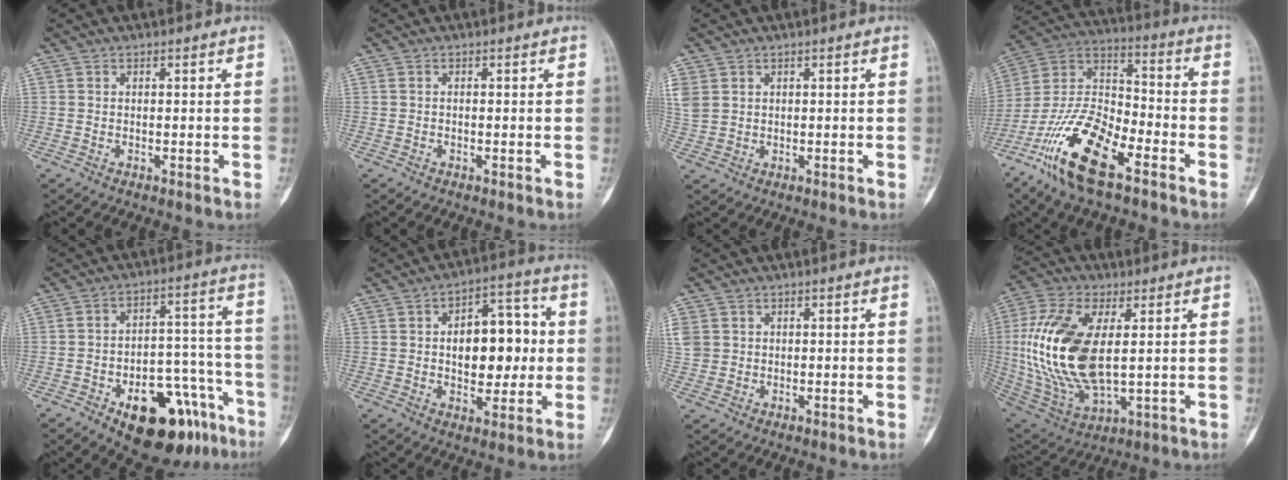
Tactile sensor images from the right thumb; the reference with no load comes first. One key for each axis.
{"total": 0.0}
{"total": 4.8, "fx": 1.7, "fy": 3.8, "fz": 2.4, "tx": -0.066, "ty": 0.007, "tz": 0.046}
{"total": 18.4, "fx": -10.4, "fy": 7.0, "fz": 13.5, "tx": -0.261, "ty": 0.056, "tz": -0.200}
{"total": 19.6, "fx": -10.7, "fy": 9.5, "fz": 13.3, "tx": -0.124, "ty": 0.085, "tz": -0.146}
{"total": 13.8, "fx": 0.8, "fy": 8.2, "fz": 11.1, "tx": -0.118, "ty": 0.021, "tz": 0.011}
{"total": 5.6, "fx": 1.2, "fy": 5.0, "fz": 2.4, "tx": -0.062, "ty": 0.010, "tz": 0.032}
{"total": 20.7, "fx": 1.8, "fy": 10.3, "fz": 17.8, "tx": -0.381, "ty": -0.014, "tz": 0.044}